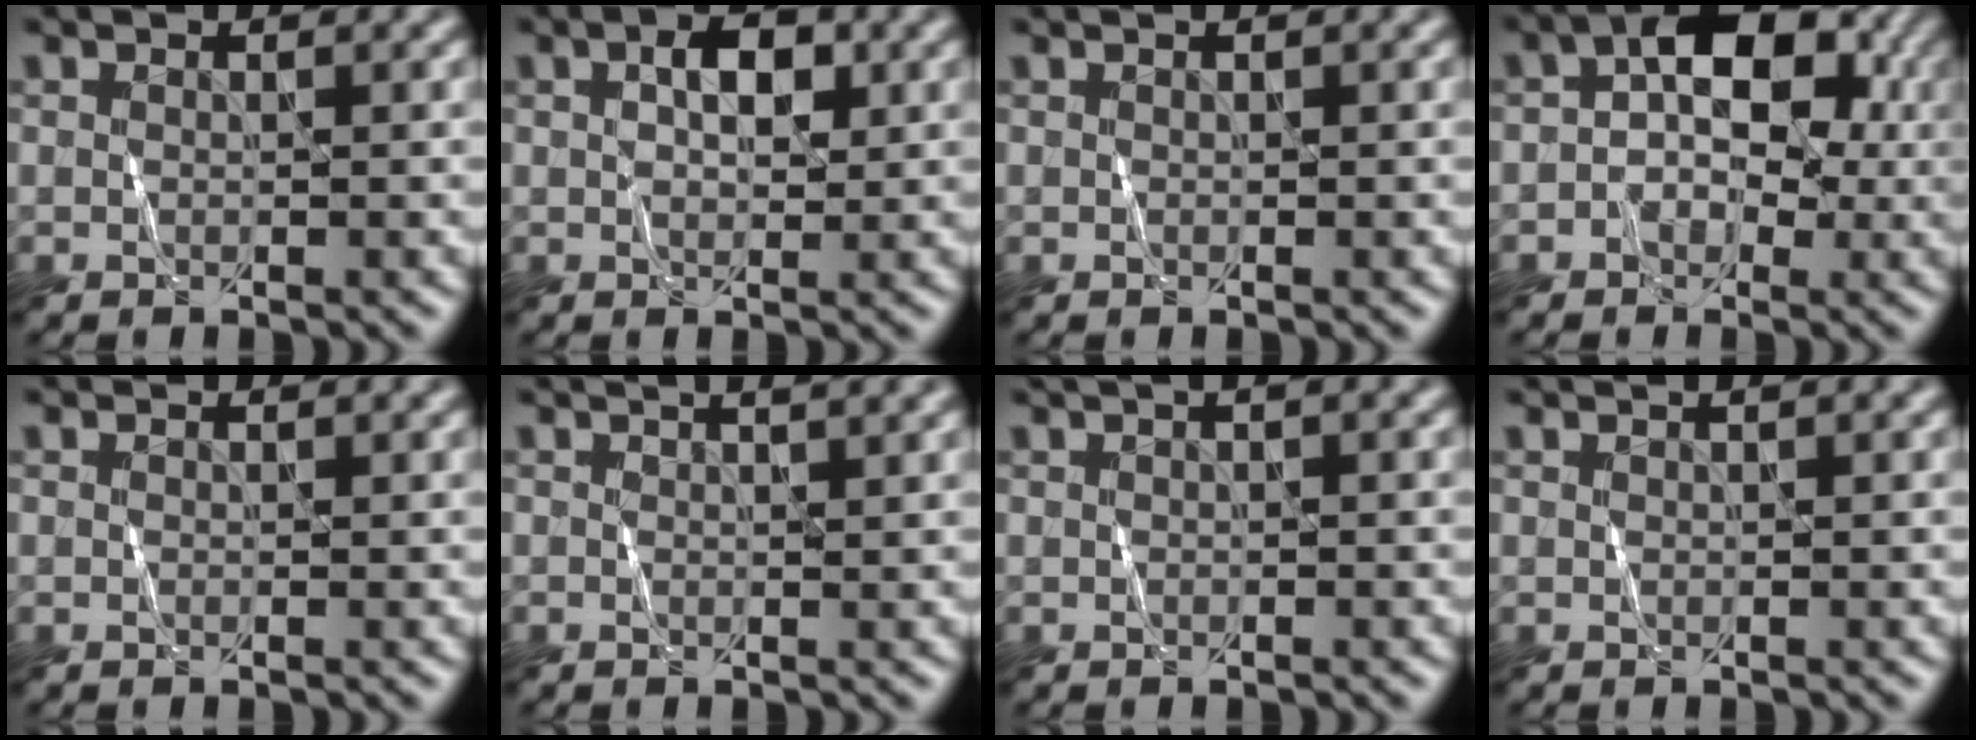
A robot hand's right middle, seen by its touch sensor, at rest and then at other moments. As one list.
[{"total": 2.8, "force": [0.6, 1.6, 2.2], "torque": [-0.038, 0.004, 0.011]}, {"total": 0.0}, {"total": 6.7, "force": [0.4, 4.3, 5.0], "torque": [-0.063, 0.018, -0.004]}, {"total": 0.6, "force": [0.6, 0.0, -0.1], "torque": [-0.003, -0.002, 0.003]}, {"total": 4.9, "force": [3.3, 2.2, 3.0], "torque": [-0.018, 0.038, 0.013]}, {"total": 2.2, "force": [1.2, 0.7, 1.7], "torque": [-0.018, -0.002, 0.013]}, {"total": 1.6, "force": [1.2, 0.6, 0.9], "torque": [-0.003, 0.002, 0.002]}]